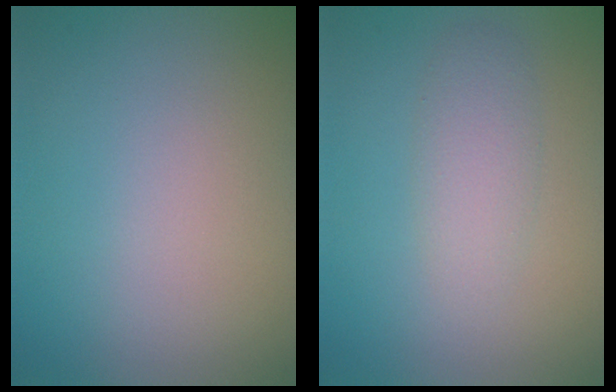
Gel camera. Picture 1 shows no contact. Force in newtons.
{"total": 2.4, "press": 2.4, "slide": 0.1}